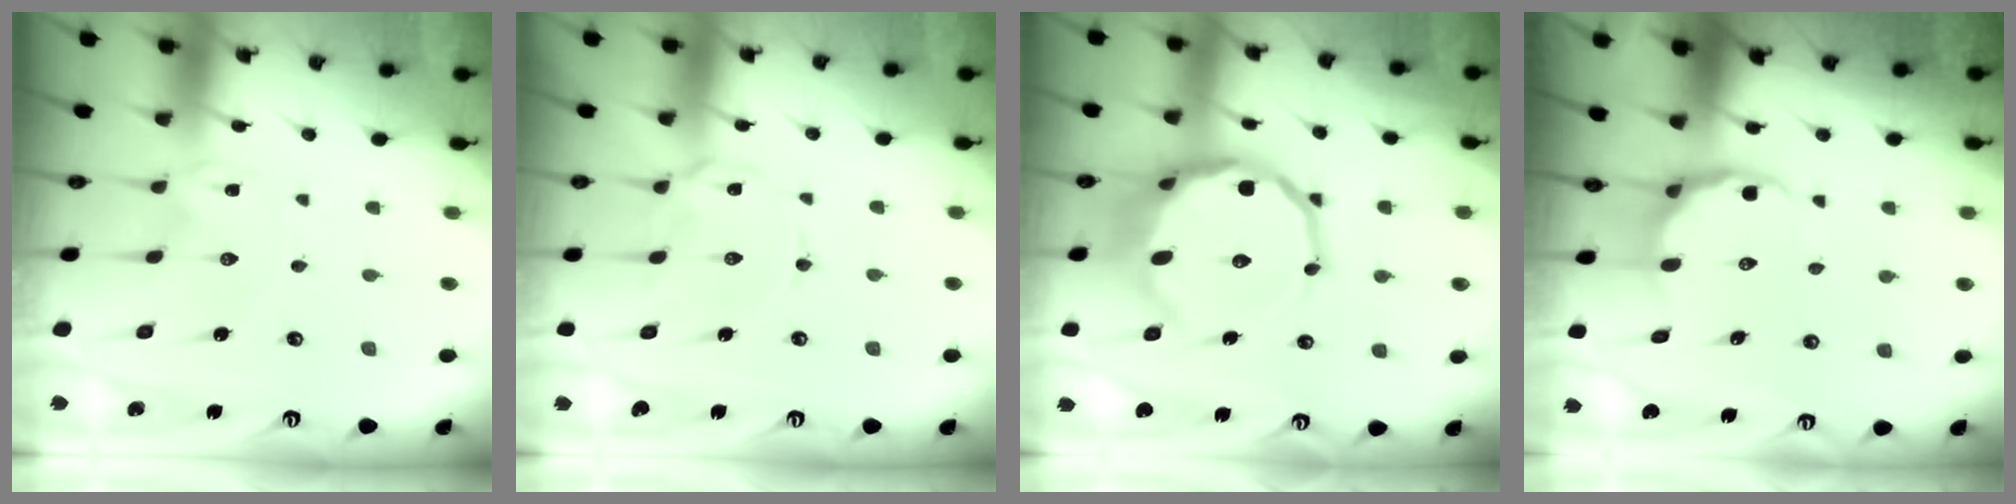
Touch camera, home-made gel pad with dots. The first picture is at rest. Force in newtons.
{"total": 3.6, "press": 3.6, "slide": 0.4}
{"total": 16.8, "press": 16.3, "slide": 4.2}
{"total": 7.5, "press": 7.2, "slide": 2.2}